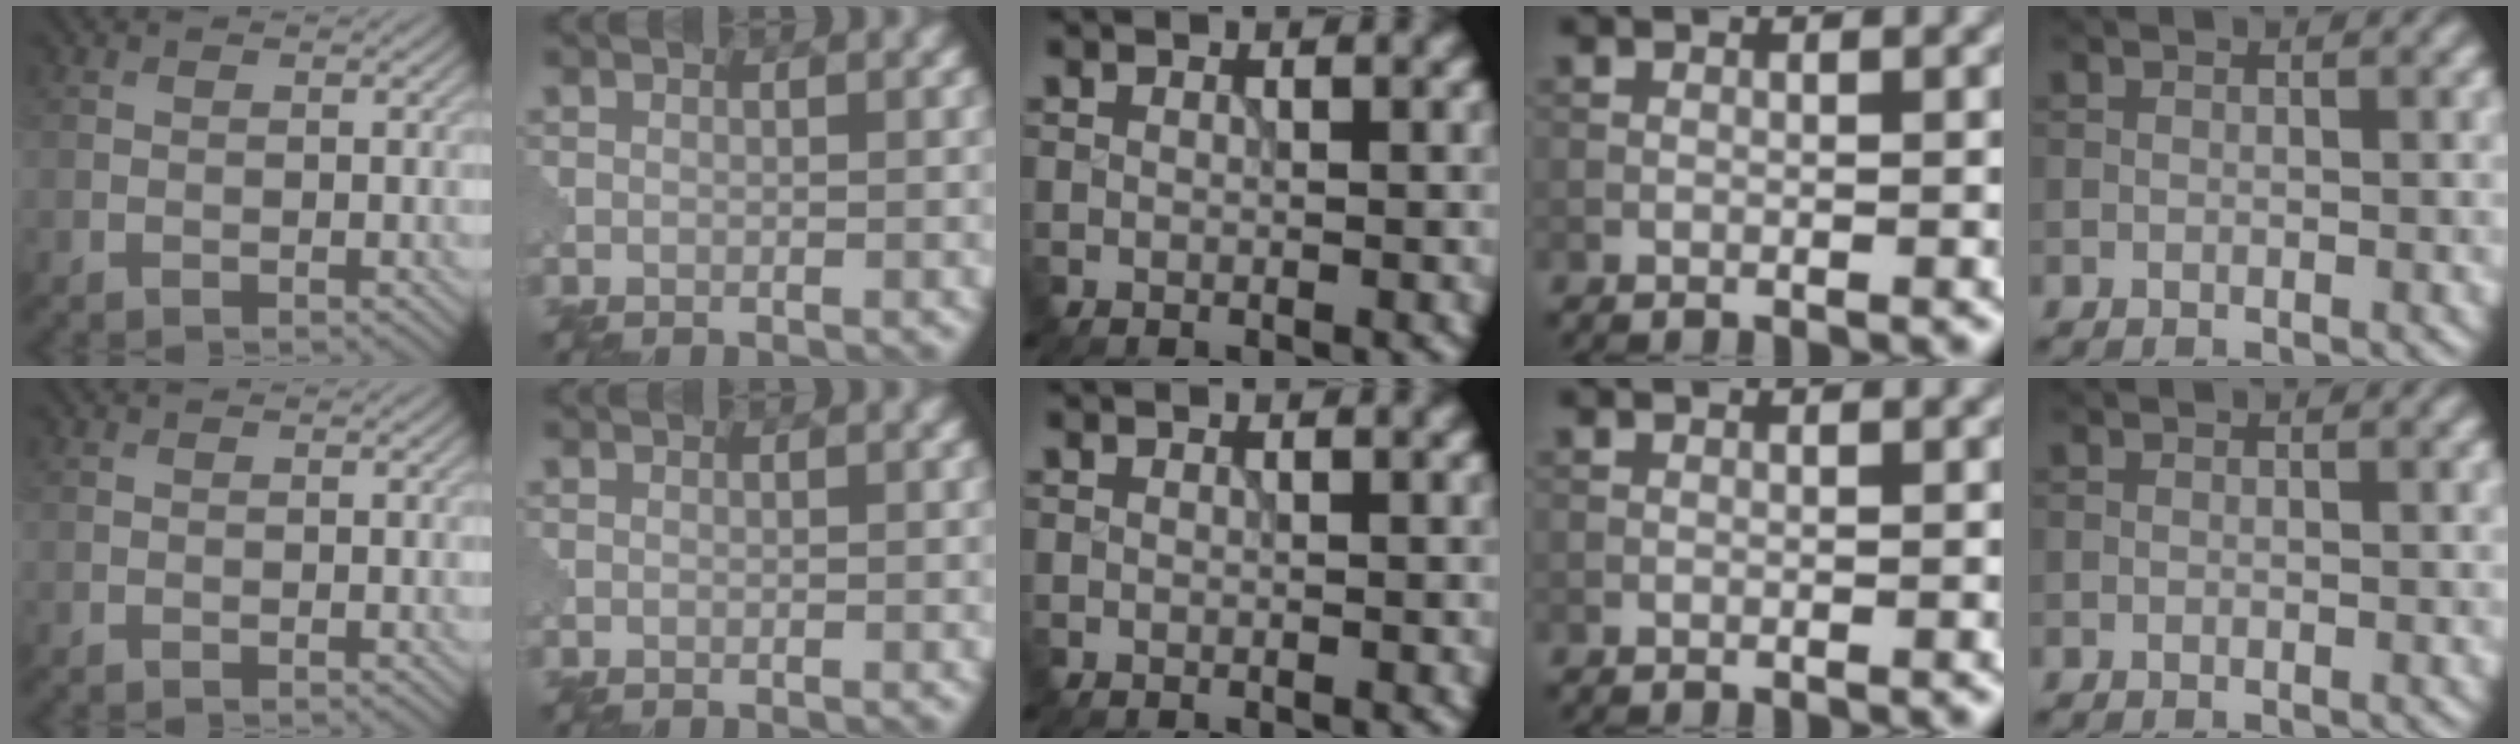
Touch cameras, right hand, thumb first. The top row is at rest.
{}